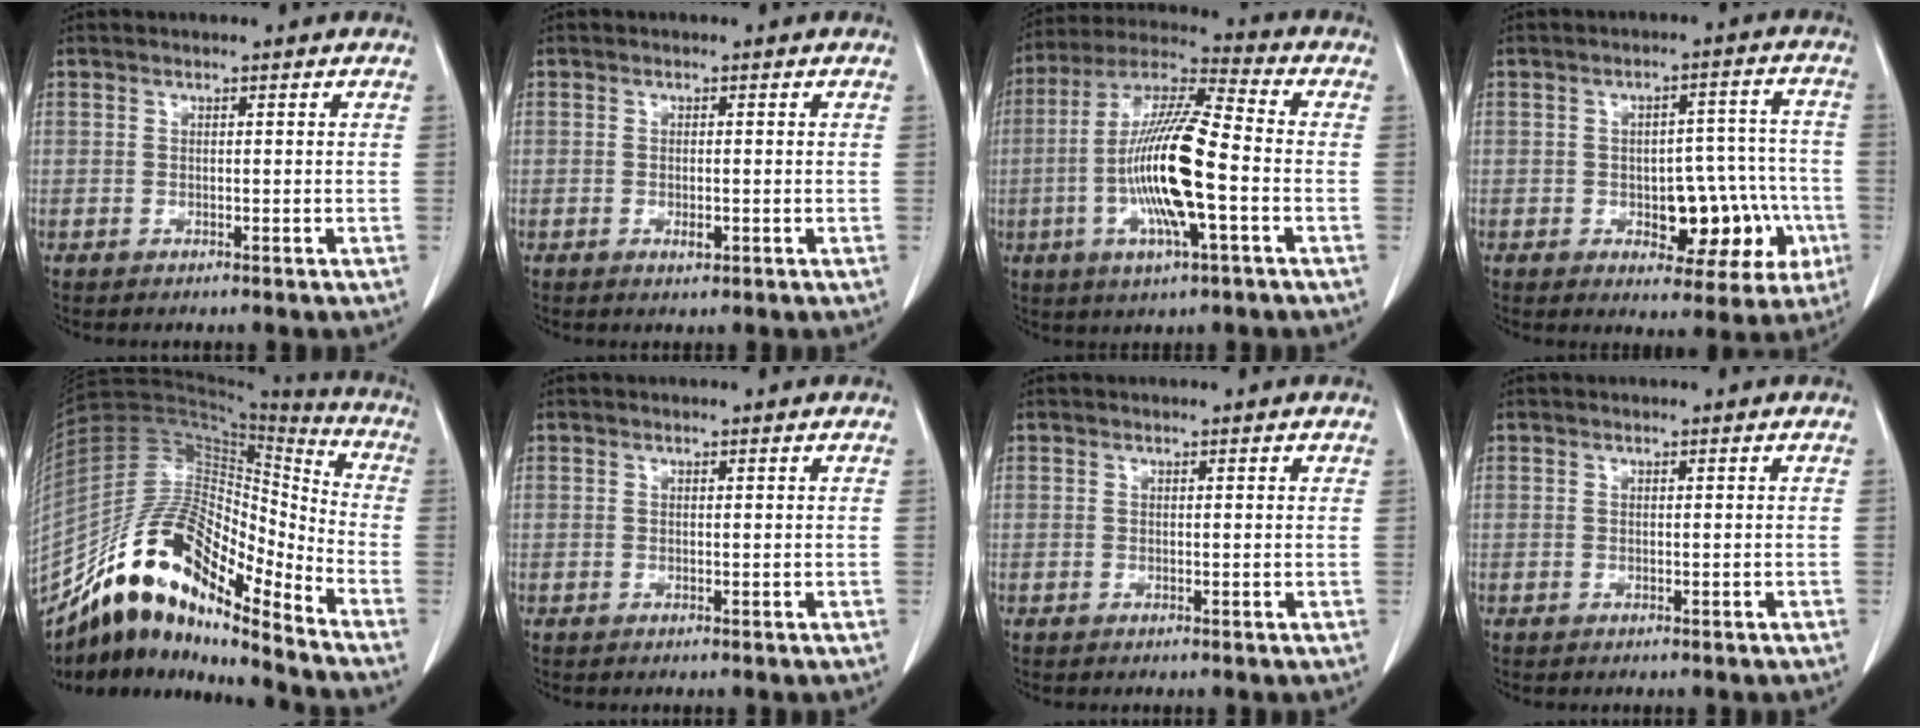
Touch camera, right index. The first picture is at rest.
{"total": 1.6, "force": [-0.5, 0.6, 1.4], "torque": [-0.025, -0.002, -0.004]}
{"total": 16.1, "force": [-3.1, 1.9, 15.7], "torque": [-0.312, -0.002, -0.060]}
{"total": 11.1, "force": [-3.1, 5.7, 9.0], "torque": [-0.091, 0.028, -0.027]}
{"total": 18.2, "force": [-14.0, 4.6, 10.7], "torque": [-0.193, 0.052, -0.250]}
{"total": 0.0}
{"total": 0.0}
{"total": 0.0}